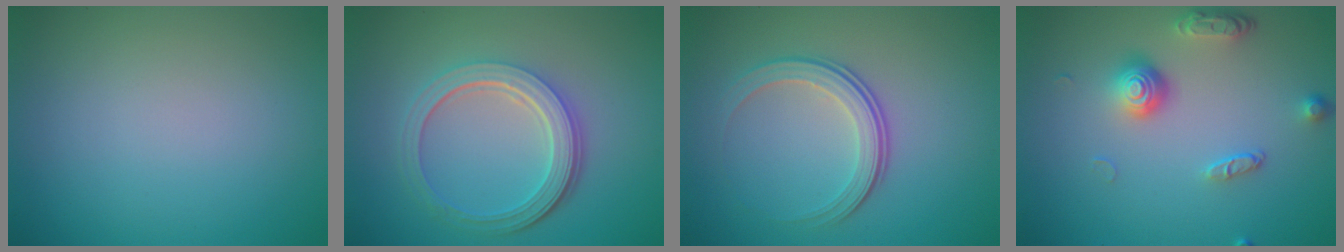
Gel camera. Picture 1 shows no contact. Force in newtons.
{"total": 5.2, "press": 3.8, "slide": 3.5}
{"total": 3.2, "press": 2.6, "slide": 1.9}
{"total": 3.7, "press": 2.7, "slide": 2.5}